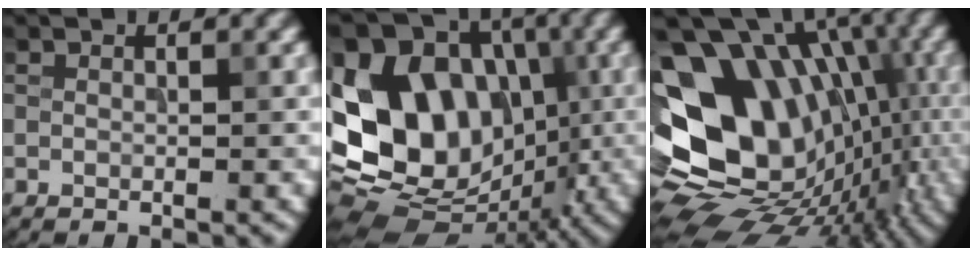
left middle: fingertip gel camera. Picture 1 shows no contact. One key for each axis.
{"total": 15.2, "fx": -0.1, "fy": 11.6, "fz": 9.7, "tx": -0.172, "ty": 0.026, "tz": -0.023}
{"total": 17.0, "fx": -0.3, "fy": 12.0, "fz": 12.1, "tx": -0.180, "ty": 0.021, "tz": 0.007}